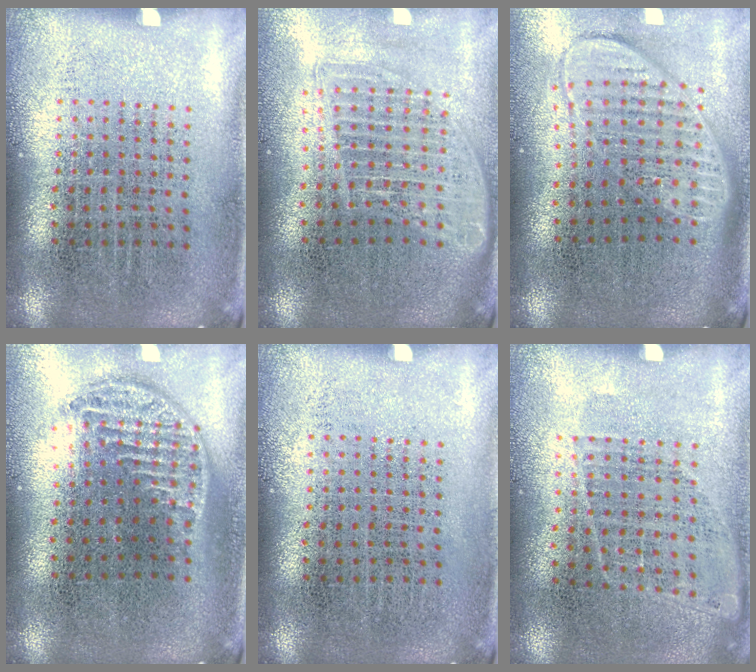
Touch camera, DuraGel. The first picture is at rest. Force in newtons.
{"total": 1.6, "press": 1.4, "slide": 0.8}
{"total": 1.8, "press": 1.5, "slide": 1.0}
{"total": 1.4, "press": 1.2, "slide": 0.7}
{"total": 0.0}
{"total": 1.0, "press": 0.9, "slide": 0.6}